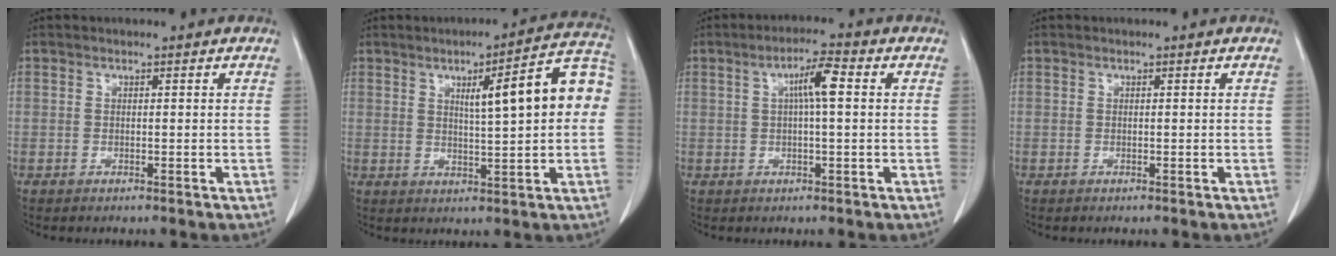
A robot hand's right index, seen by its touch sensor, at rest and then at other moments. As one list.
[{"total": 12.1, "force": [2.2, 1.5, 11.8], "torque": [-0.156, 0.030, 0.027]}, {"total": 5.2, "force": [1.1, 0.4, 5.1], "torque": [-0.090, 0.011, 0.016]}, {"total": 0.0}]